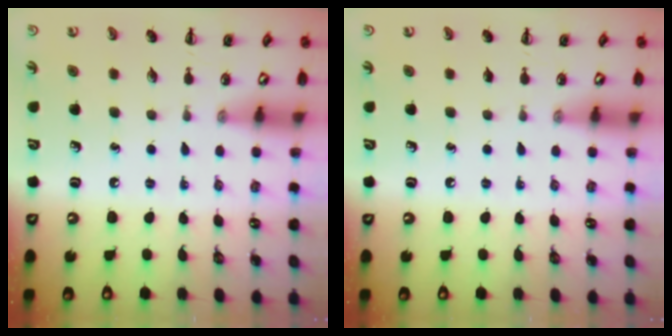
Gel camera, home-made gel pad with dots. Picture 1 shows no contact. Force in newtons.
{"total": 0.0}